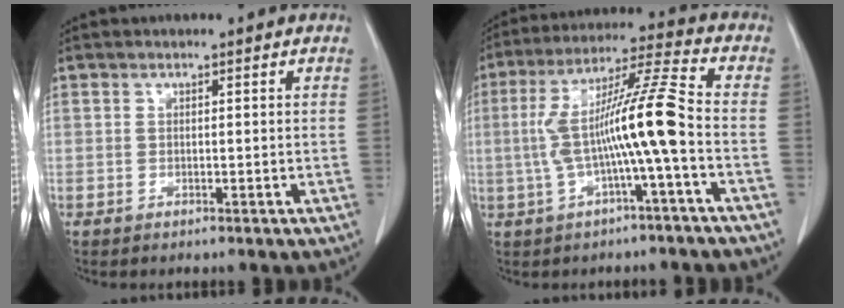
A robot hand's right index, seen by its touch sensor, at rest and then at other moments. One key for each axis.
{"total": 12.6, "fx": -1.8, "fy": -0.4, "fz": 12.4, "tx": -0.235, "ty": 0.028, "tz": -0.036}